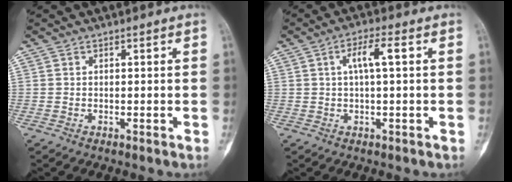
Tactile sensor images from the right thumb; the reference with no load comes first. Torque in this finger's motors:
{"motor_torque": [0.34, 0.63, 0.38, -0.44, 0.01]}